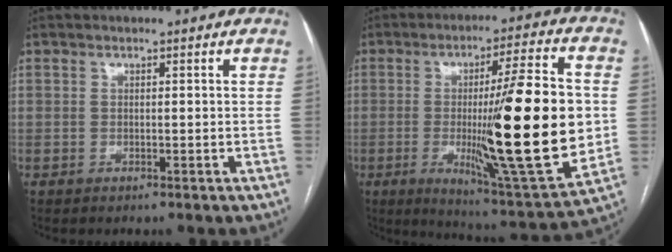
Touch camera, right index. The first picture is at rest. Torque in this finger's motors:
{"motor_torque": [1.67, -0.47, 1.05, 0.21]}